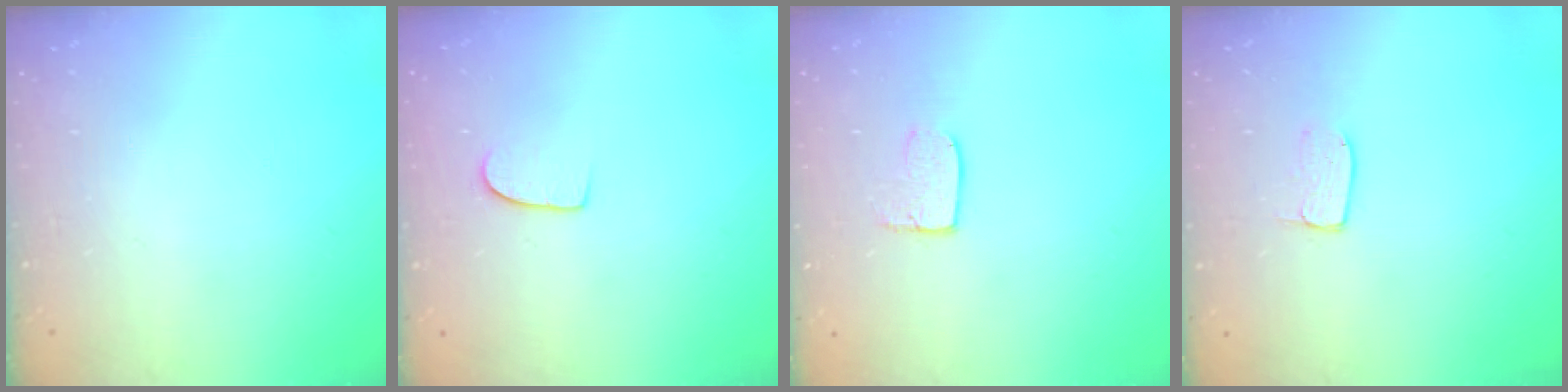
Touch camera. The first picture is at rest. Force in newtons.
{"total": 6.5, "press": 6.5, "slide": 0.5}
{"total": 5.2, "press": 5.2, "slide": 0.3}
{"total": 4.9, "press": 4.8, "slide": 0.4}